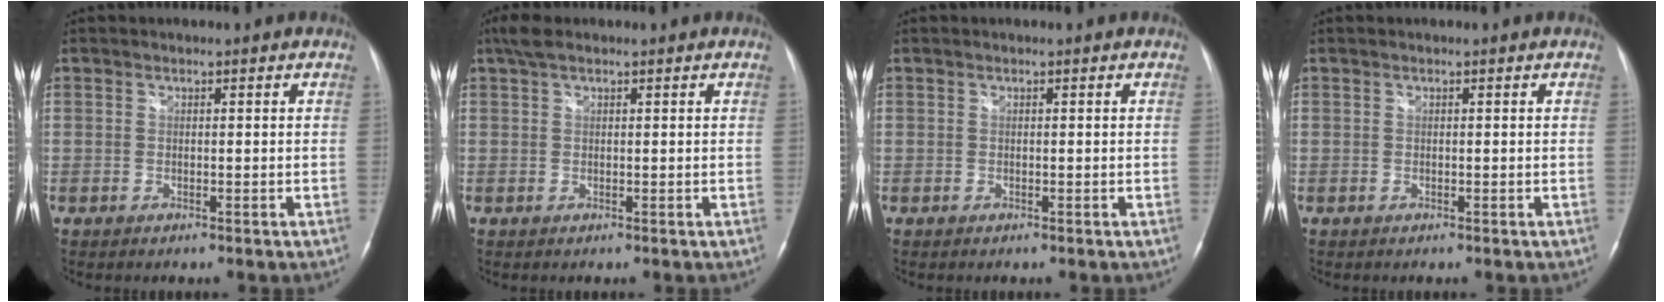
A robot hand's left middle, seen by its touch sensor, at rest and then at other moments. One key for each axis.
{"total": 2.8, "fx": 2.0, "fy": 0.9, "fz": 1.8, "tx": -0.040, "ty": 0.022, "tz": 0.040}
{"total": 0.0}
{"total": 0.0}